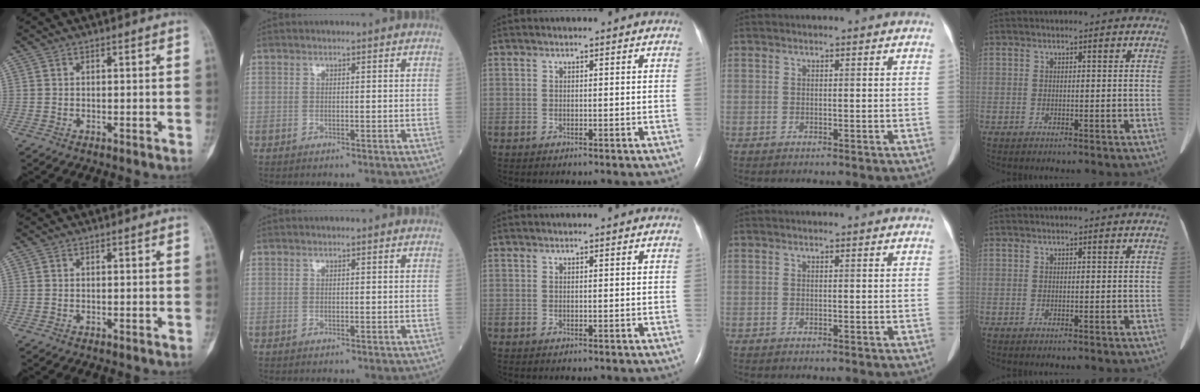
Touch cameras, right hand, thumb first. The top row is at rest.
{}